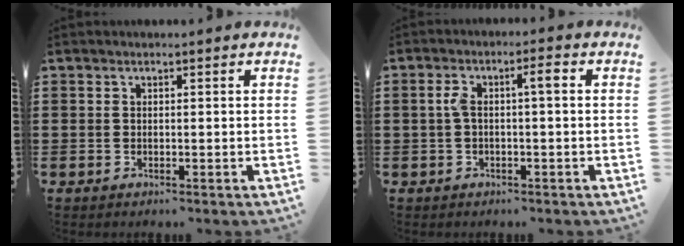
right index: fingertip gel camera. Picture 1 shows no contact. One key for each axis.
{"total": 3.7, "fx": 0.1, "fy": 0.8, "fz": 3.6, "tx": -0.074, "ty": 0.006, "tz": -0.004}